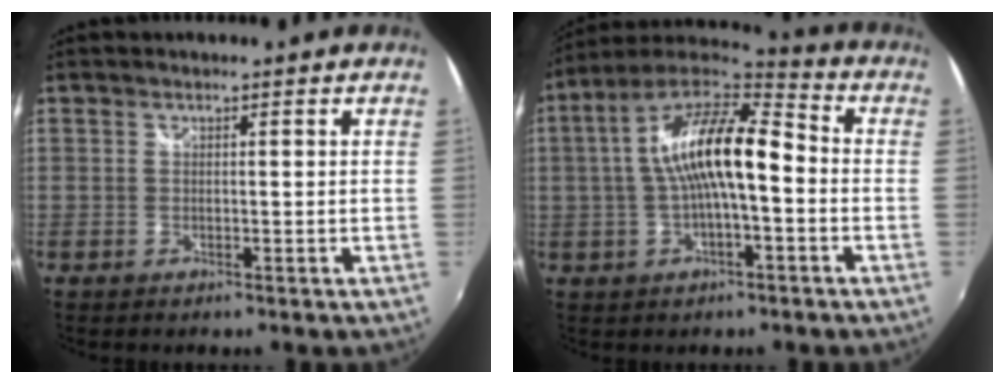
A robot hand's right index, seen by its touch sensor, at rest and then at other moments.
{"total": 15.1, "force": [-0.5, 4.7, 14.3], "torque": [-0.261, 0.023, -0.016]}